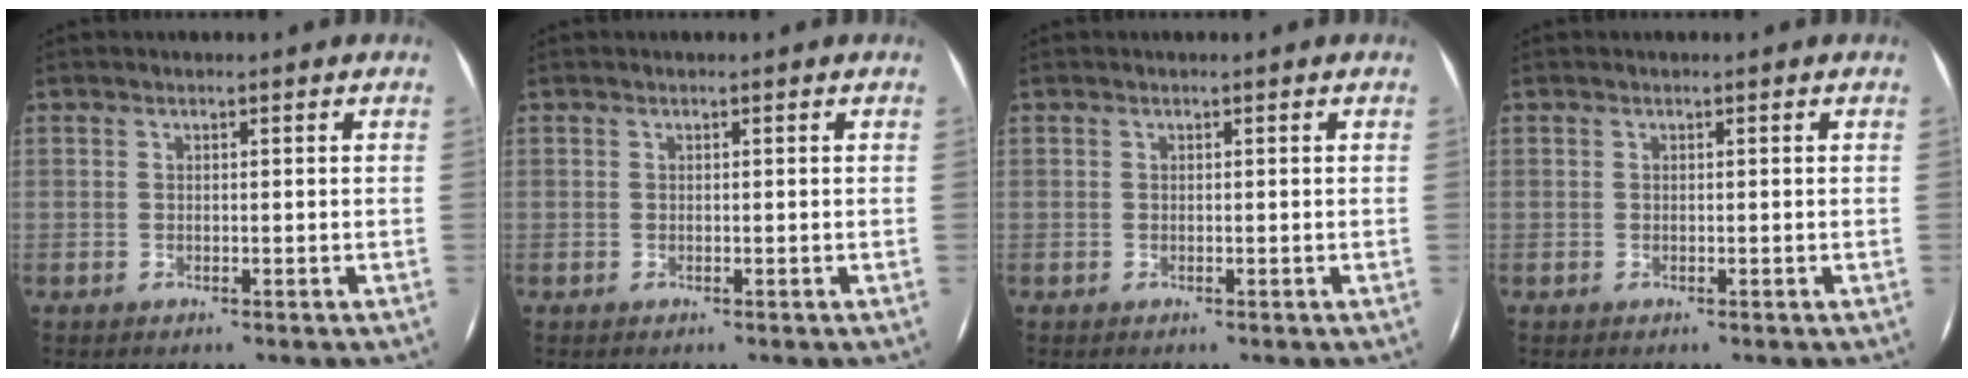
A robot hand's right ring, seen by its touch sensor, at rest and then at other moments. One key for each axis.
{"total": 0.0}
{"total": 0.0}
{"total": 0.0}